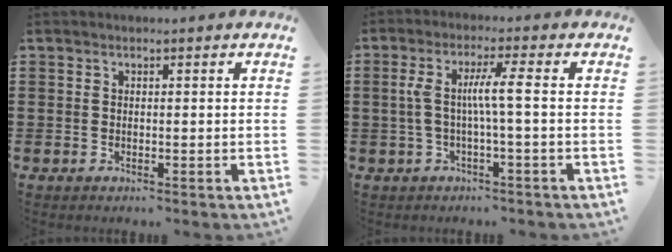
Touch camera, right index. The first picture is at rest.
{"total": 5.5, "force": [-0.1, 0.0, 5.5], "torque": [-0.112, -0.005, -0.012]}